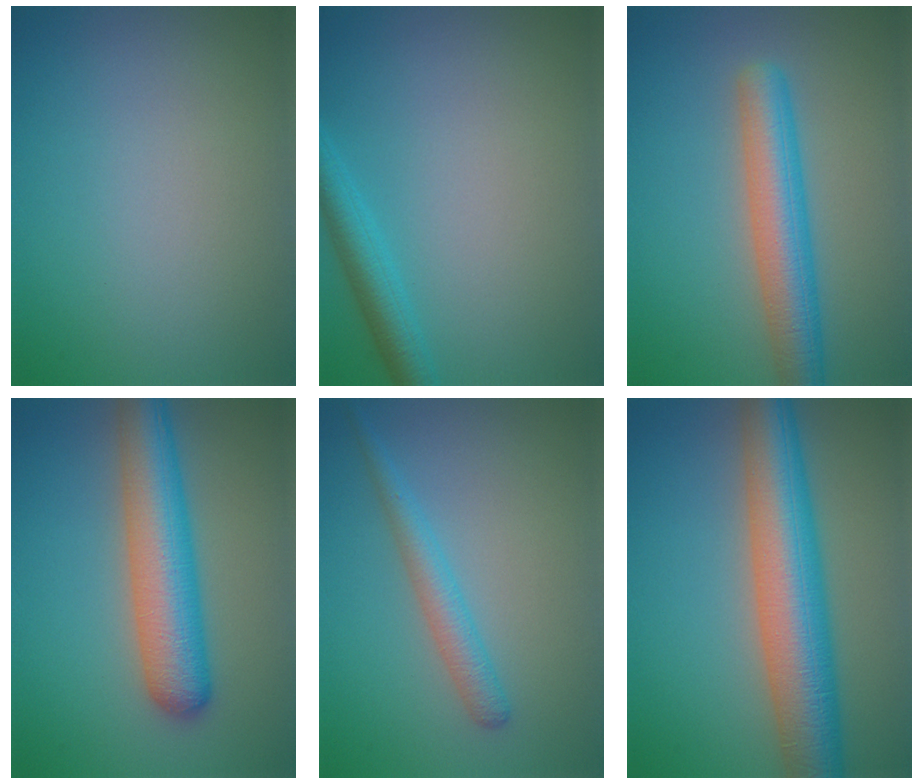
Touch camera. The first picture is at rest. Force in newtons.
{"total": 3.1, "press": 3.1, "slide": 0.2}
{"total": 5.8, "press": 5.8, "slide": 0.2}
{"total": 7.5, "press": 7.5, "slide": 0.3}
{"total": 2.7, "press": 2.6, "slide": 0.1}
{"total": 10.1, "press": 10.1, "slide": 0.3}